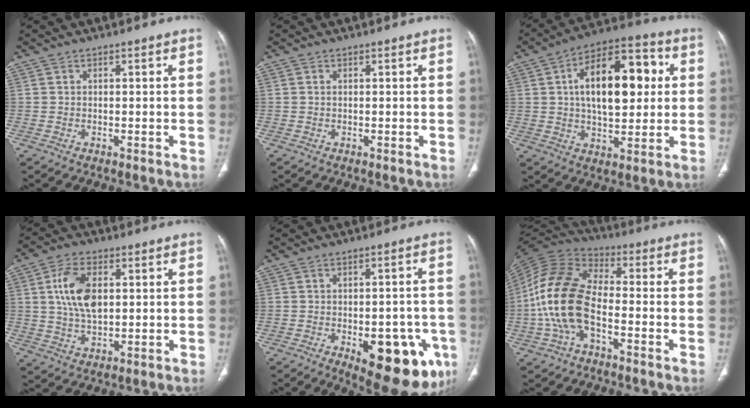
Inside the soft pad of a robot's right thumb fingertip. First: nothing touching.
{"total": 0.0}
{"total": 19.2, "force": [3.5, 9.9, 16.1], "torque": [-0.224, 0.019, 0.051]}
{"total": 10.0, "force": [2.0, 5.6, 8.0], "torque": [-0.150, -0.002, 0.041]}
{"total": 16.9, "force": [-6.6, 7.9, 13.5], "torque": [-0.121, 0.016, -0.067]}
{"total": 15.4, "force": [-3.6, 8.4, 12.4], "torque": [-0.260, 0.033, -0.076]}